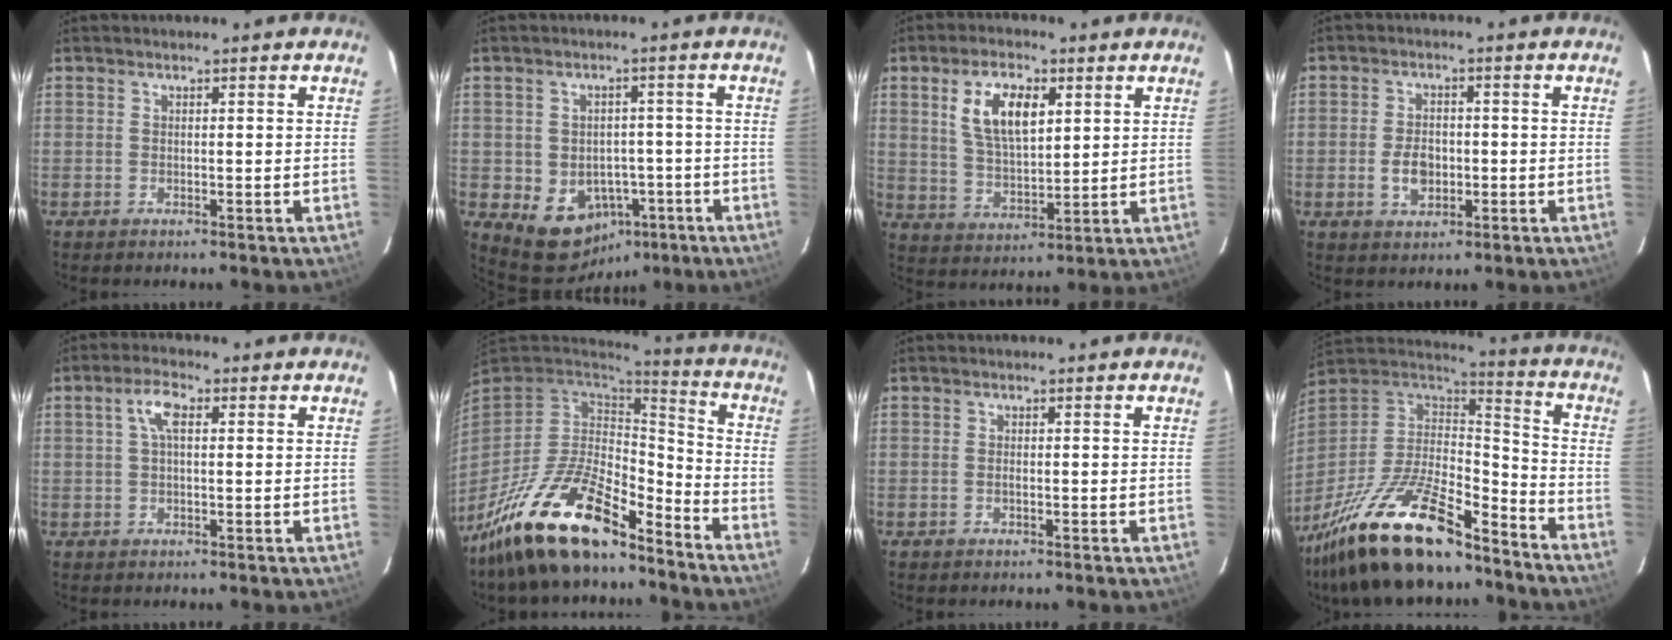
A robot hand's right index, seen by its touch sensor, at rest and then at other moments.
{"total": 9.3, "force": [-3.6, 8.0, 3.1], "torque": [-0.067, 0.026, -0.020]}
{"total": 10.3, "force": [4.0, 4.9, 8.2], "torque": [-0.159, 0.009, 0.080]}
{"total": 5.2, "force": [-1.1, 3.4, 3.8], "torque": [-0.072, 0.003, -0.014]}
{"total": 4.1, "force": [1.1, 1.6, 3.6], "torque": [-0.071, 0.012, 0.020]}
{"total": 20.4, "force": [-14.4, 7.1, 12.5], "torque": [-0.257, -0.022, -0.256]}
{"total": 0.5, "force": [-0.1, 0.0, 0.5], "torque": [-0.010, 0.000, -0.003]}
{"total": 27.3, "force": [-19.2, 9.1, 17.1], "torque": [-0.336, -0.030, -0.321]}